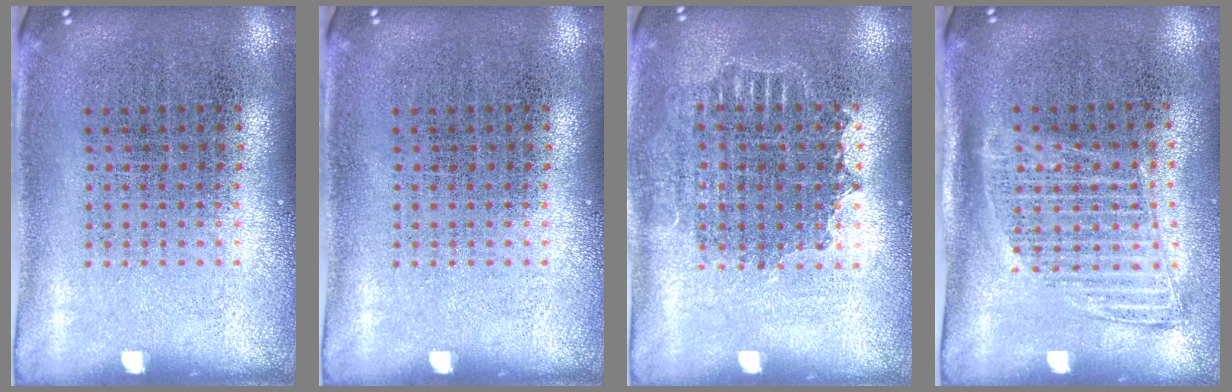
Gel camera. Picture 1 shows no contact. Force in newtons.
{"total": 0.0}
{"total": 1.2, "press": 1.1, "slide": 0.5}
{"total": 1.4, "press": 1.2, "slide": 0.6}